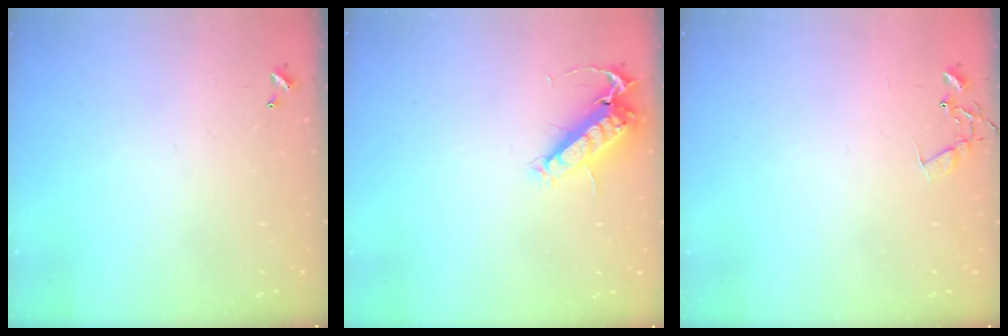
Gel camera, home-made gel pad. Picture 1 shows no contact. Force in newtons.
{"total": 13.1, "press": 13.0, "slide": 2.0}
{"total": 7.1, "press": 7.1, "slide": 0.5}